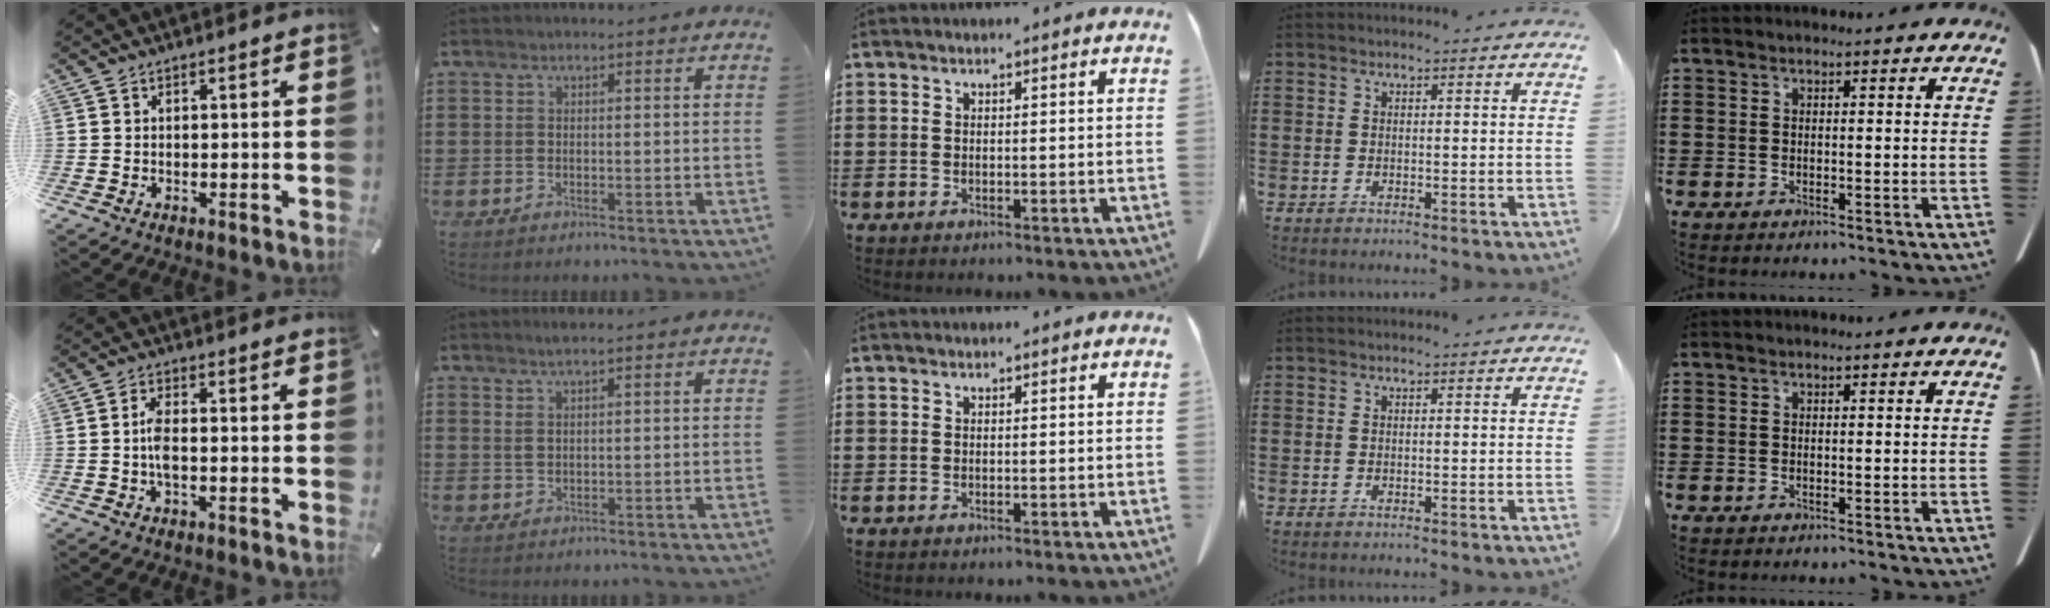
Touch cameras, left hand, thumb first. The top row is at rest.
{"thumb": {"total": 4.2, "force": [-0.7, 1.7, 3.8], "torque": [-0.082, 0.002, -0.016]}, "index": {"total": 1.7, "force": [1.1, 0.3, 1.2], "torque": [-0.025, 0.002, 0.020]}}